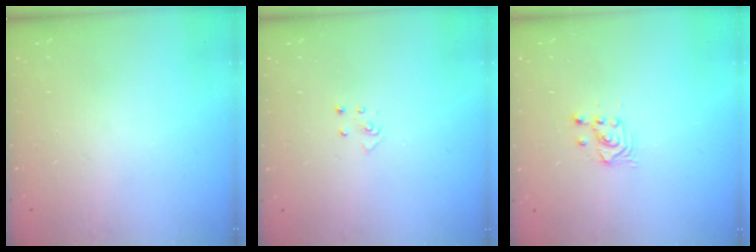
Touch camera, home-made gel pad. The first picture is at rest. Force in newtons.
{"total": 3.4, "press": 3.4, "slide": 0.3}
{"total": 2.7, "press": 2.7, "slide": 0.3}